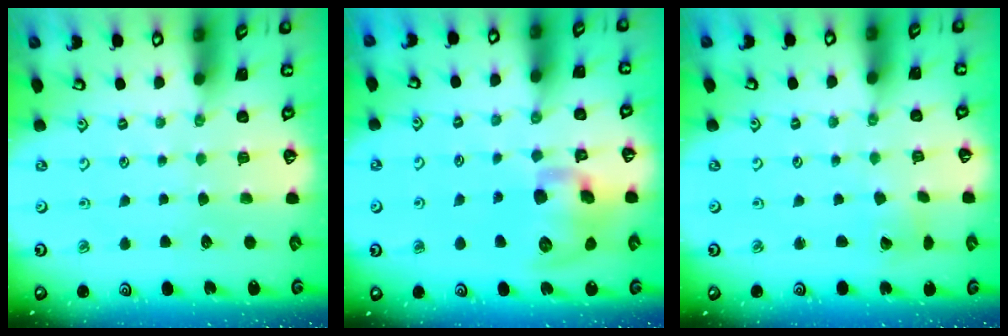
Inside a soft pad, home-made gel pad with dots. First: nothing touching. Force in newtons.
{"total": 13.5, "press": 13.3, "slide": 2.2}
{"total": 2.6, "press": 2.6, "slide": 0.3}